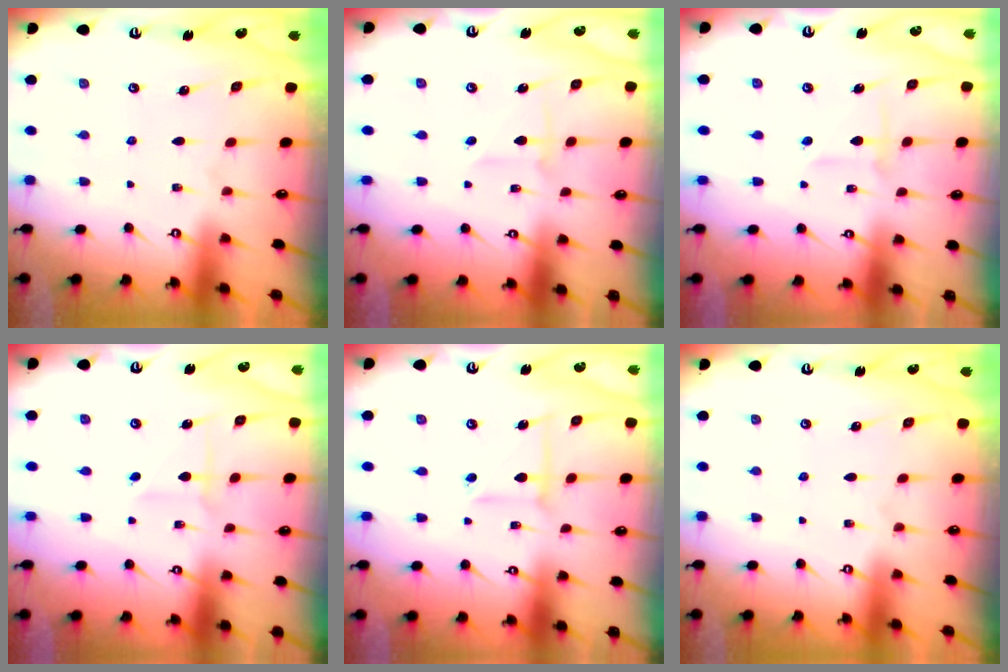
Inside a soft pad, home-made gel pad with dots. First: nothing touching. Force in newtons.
{"total": 2.6, "press": 2.4, "slide": 0.9}
{"total": 2.5, "press": 2.3, "slide": 0.8}
{"total": 2.7, "press": 2.7, "slide": 0.1}
{"total": 4.0, "press": 4.0, "slide": 0.4}
{"total": 0.0}